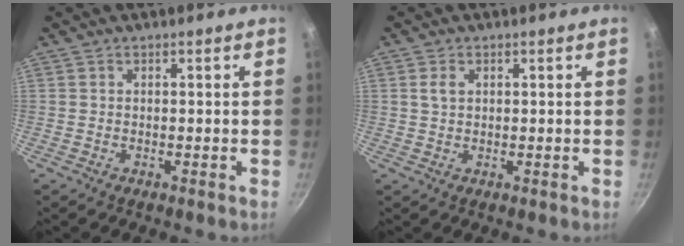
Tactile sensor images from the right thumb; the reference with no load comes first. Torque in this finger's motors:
{"motor_torque": [-0.43, 0.24, 0.20, -0.08, 0.00]}